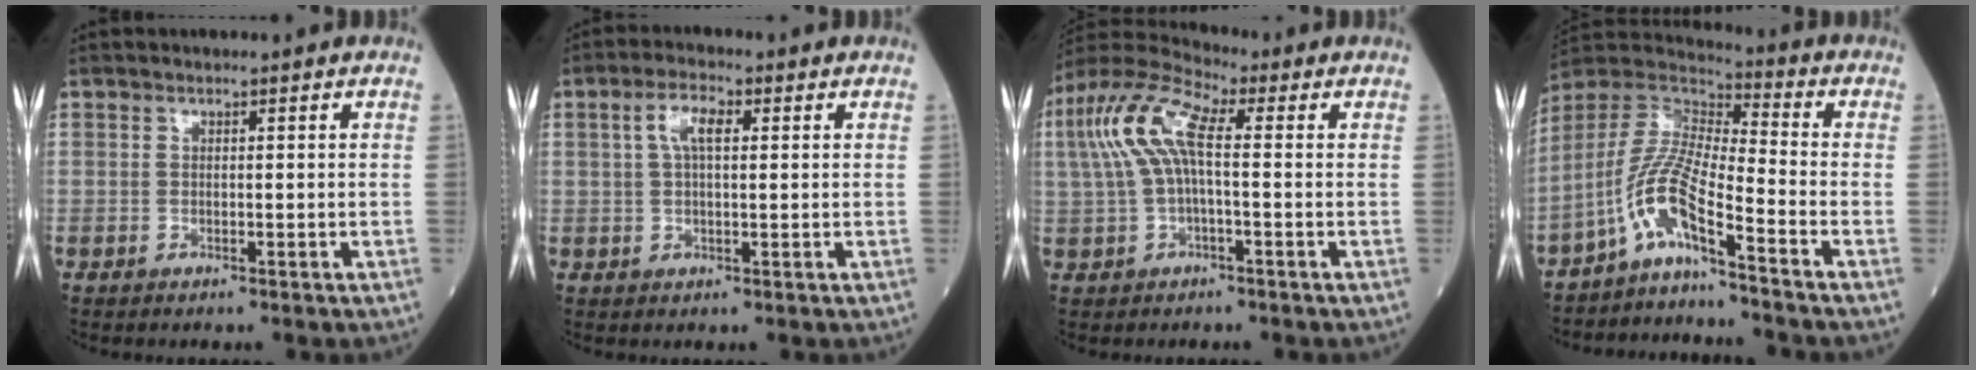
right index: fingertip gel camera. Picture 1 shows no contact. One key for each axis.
{"total": 4.5, "fx": 1.3, "fy": 1.5, "fz": 4.1, "tx": -0.087, "ty": 0.014, "tz": 0.026}
{"total": 10.4, "fx": 1.5, "fy": 3.2, "fz": 9.8, "tx": -0.222, "ty": 0.038, "tz": 0.022}
{"total": 9.4, "fx": -6.2, "fy": 0.1, "fz": 7.1, "tx": -0.167, "ty": 0.008, "tz": -0.124}